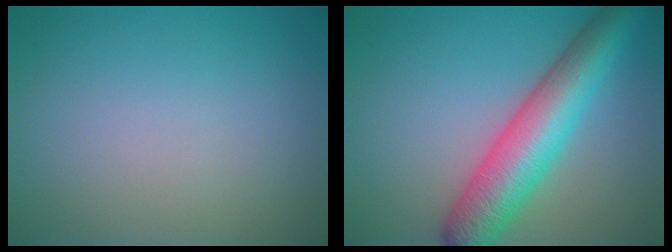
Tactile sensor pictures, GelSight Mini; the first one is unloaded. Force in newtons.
{"total": 7.9, "press": 7.9, "slide": 0.3}